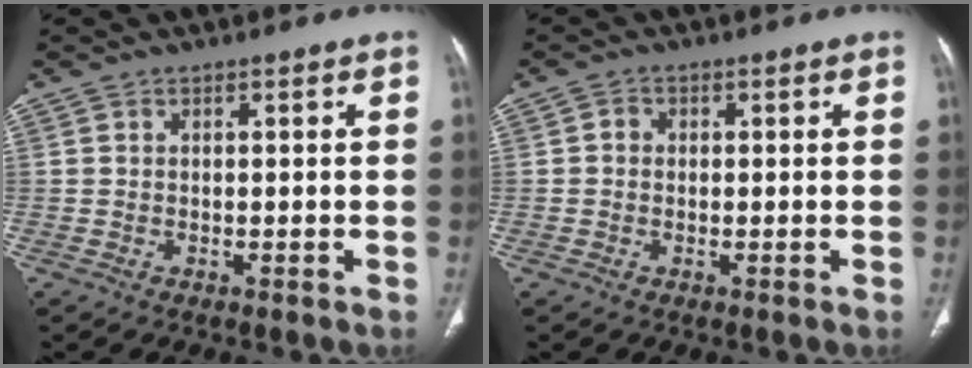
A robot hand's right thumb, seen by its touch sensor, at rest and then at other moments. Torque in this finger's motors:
{"motor_torque": [-0.43, -0.42, 0.34, -0.34, -0.05]}